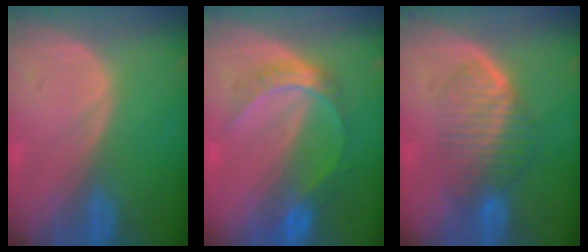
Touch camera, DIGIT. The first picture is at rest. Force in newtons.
{"total": 6.7, "press": 5.7, "slide": 3.4}
{"total": 6.6, "press": 6.4, "slide": 1.7}